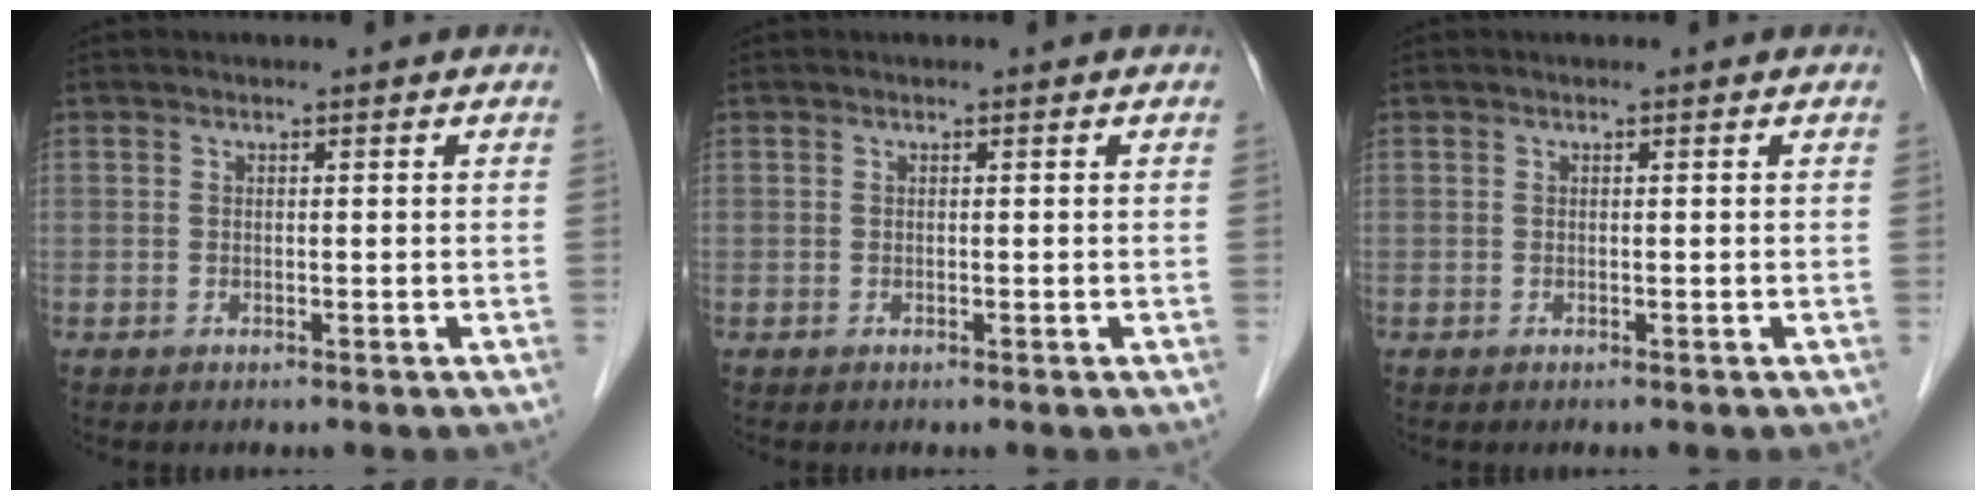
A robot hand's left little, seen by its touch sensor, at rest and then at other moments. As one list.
[{"total": 0.0}, {"total": 0.0}]